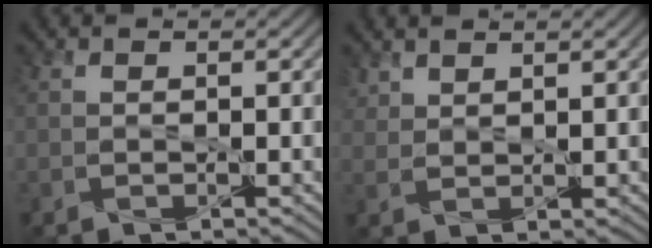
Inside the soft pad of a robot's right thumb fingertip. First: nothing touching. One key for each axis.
{"total": 2.4, "fx": 2.0, "fy": 0.8, "fz": 1.1, "tx": -0.029, "ty": 0.005, "tz": 0.051}